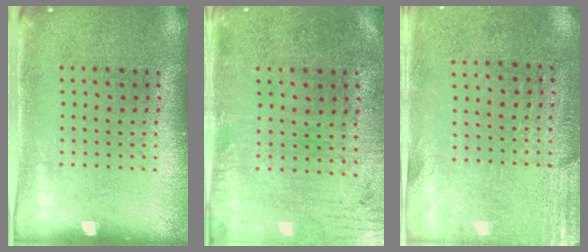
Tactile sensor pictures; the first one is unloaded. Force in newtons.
{"total": 0.6, "press": 0.4, "slide": 0.5}
{"total": 2.7, "press": 2.4, "slide": 1.4}